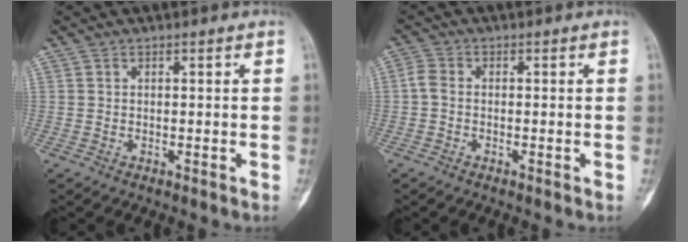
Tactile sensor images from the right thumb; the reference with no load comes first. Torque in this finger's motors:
{"motor_torque": [0.80, -0.03, 0.09, -0.52, 0.03]}